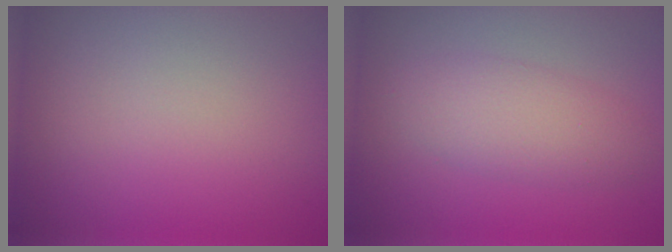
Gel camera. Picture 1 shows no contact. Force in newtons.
{"total": 3.5, "press": 3.5, "slide": 0.1}